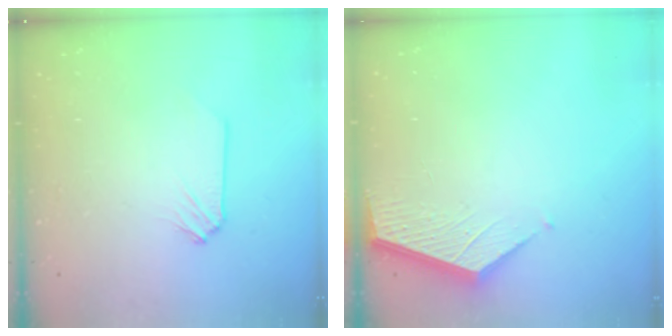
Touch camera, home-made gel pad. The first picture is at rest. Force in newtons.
{"total": 3.5, "press": 3.5, "slide": 0.4}